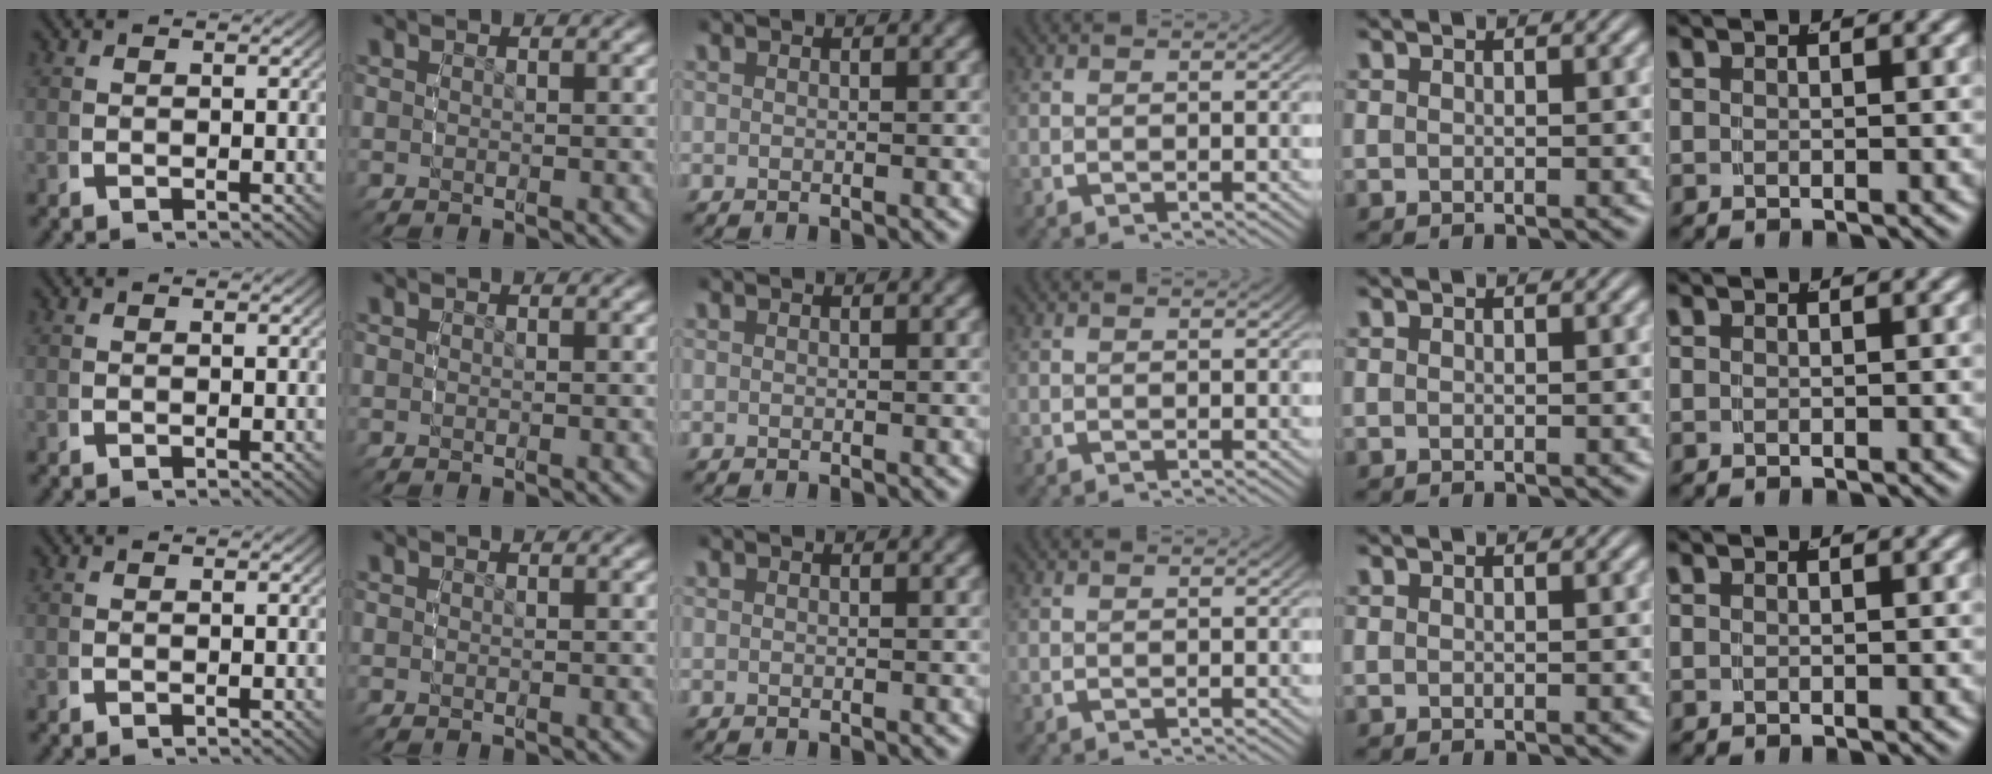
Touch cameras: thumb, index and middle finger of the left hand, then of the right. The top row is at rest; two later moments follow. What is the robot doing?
{"motion": "reach", "object": "coat"}